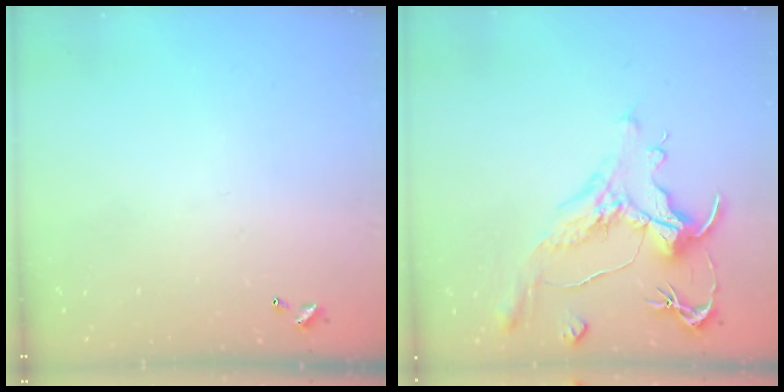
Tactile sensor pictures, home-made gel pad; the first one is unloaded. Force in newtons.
{"total": 1.1, "press": 0.0, "slide": 1.1}